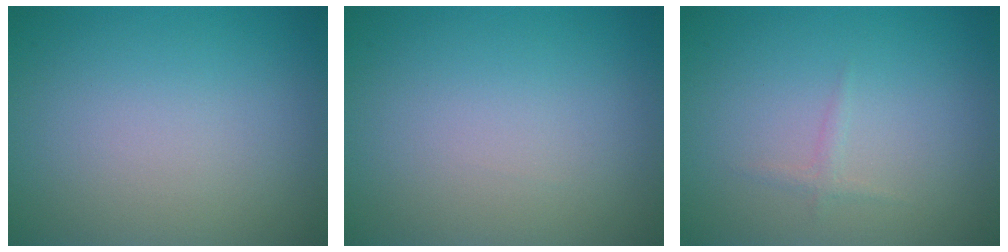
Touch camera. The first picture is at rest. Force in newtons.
{"total": 0.0}
{"total": 0.7, "press": 0.7, "slide": 0.0}